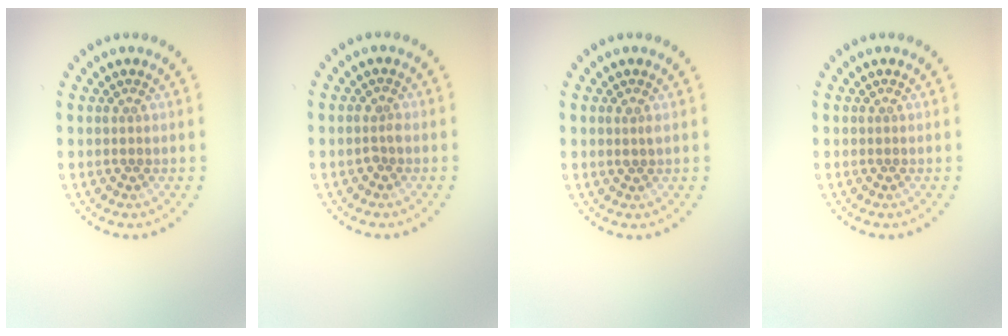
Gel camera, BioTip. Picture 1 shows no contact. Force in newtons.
{"total": 0.9, "press": 0.8, "slide": 0.4}
{"total": 0.5, "press": 0.5, "slide": 0.1}
{"total": 0.0}